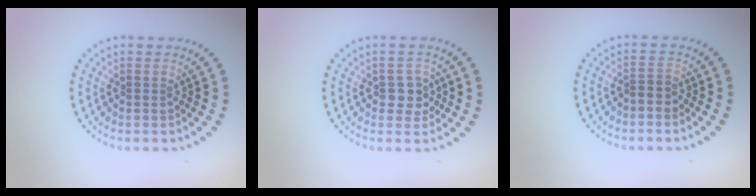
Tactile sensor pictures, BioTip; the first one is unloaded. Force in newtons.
{"total": 1.9, "press": 1.8, "slide": 0.6}
{"total": 0.8, "press": 0.6, "slide": 0.5}